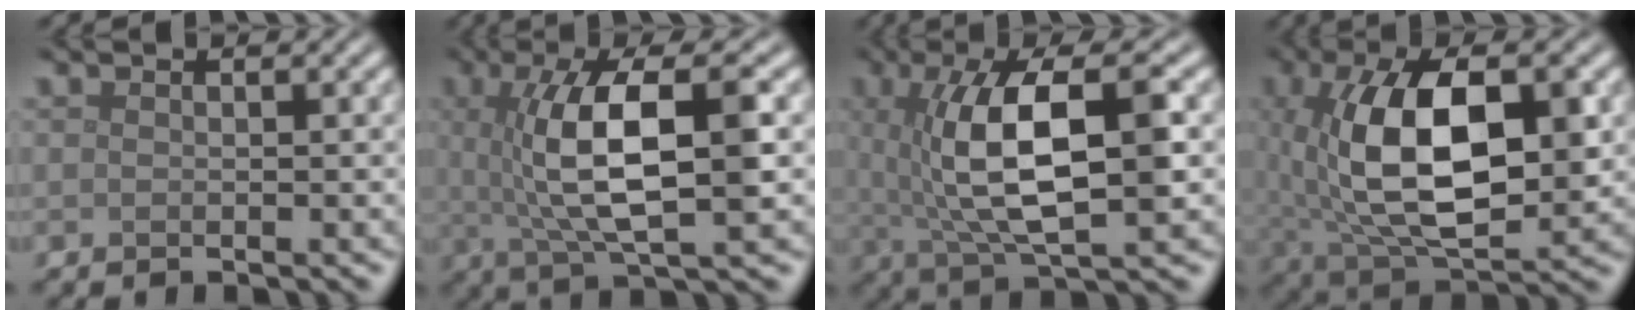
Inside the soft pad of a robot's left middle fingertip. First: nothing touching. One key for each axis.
{"total": 8.8, "fx": 0.8, "fy": 2.7, "fz": 8.4, "tx": -0.149, "ty": 0.003, "tz": 0.015}
{"total": 9.8, "fx": 0.8, "fy": 3.4, "fz": 9.1, "tx": -0.159, "ty": 0.007, "tz": 0.014}
{"total": 11.7, "fx": 1.1, "fy": 5.9, "fz": 10.1, "tx": -0.175, "ty": -0.004, "tz": 0.026}